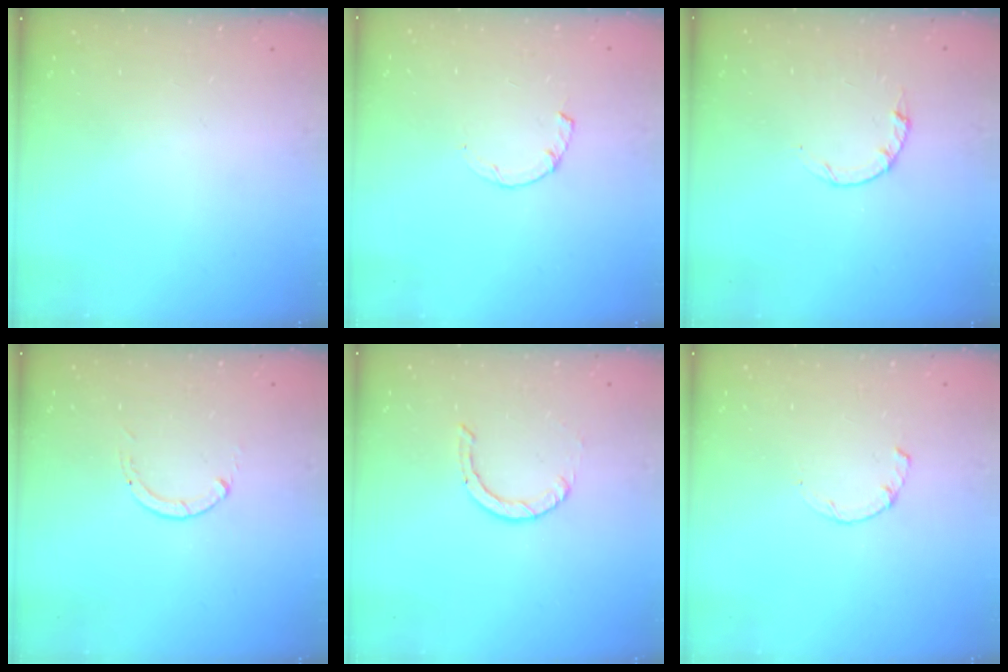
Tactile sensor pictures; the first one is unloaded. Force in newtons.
{"total": 1.0, "press": 0.9, "slide": 0.2}
{"total": 2.2, "press": 2.1, "slide": 0.4}
{"total": 0.0}
{"total": 0.9, "press": 0.9, "slide": 0.1}
{"total": 1.7, "press": 1.7, "slide": 0.3}